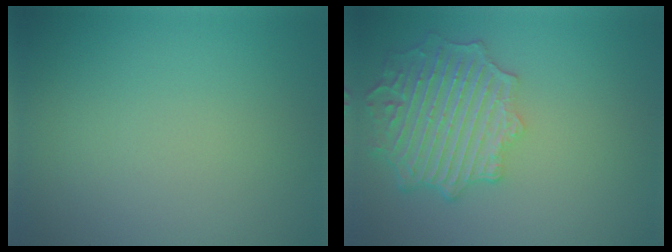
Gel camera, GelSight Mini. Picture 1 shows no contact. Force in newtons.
{"total": 6.3, "press": 5.2, "slide": 3.6}